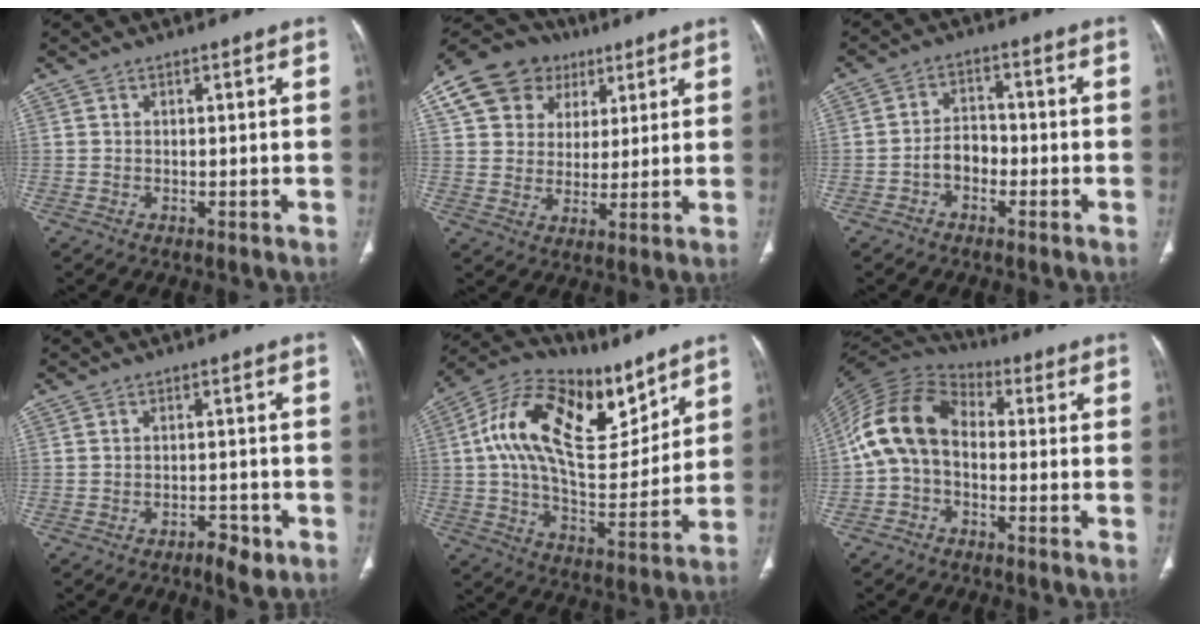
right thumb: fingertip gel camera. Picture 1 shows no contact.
{"total": 15.2, "force": [6.9, 12.3, 5.8], "torque": [-0.080, 0.013, 0.118]}
{"total": 4.4, "force": [-1.9, 3.0, 2.6], "torque": [-0.032, 0.026, -0.039]}
{"total": 3.7, "force": [-2.3, 1.5, 2.6], "torque": [-0.033, 0.012, -0.032]}
{"total": 23.2, "force": [10.2, 12.0, 17.1], "torque": [-0.264, -0.022, 0.174]}
{"total": 13.2, "force": [-0.9, 8.9, 9.7], "torque": [-0.186, 0.041, -0.032]}